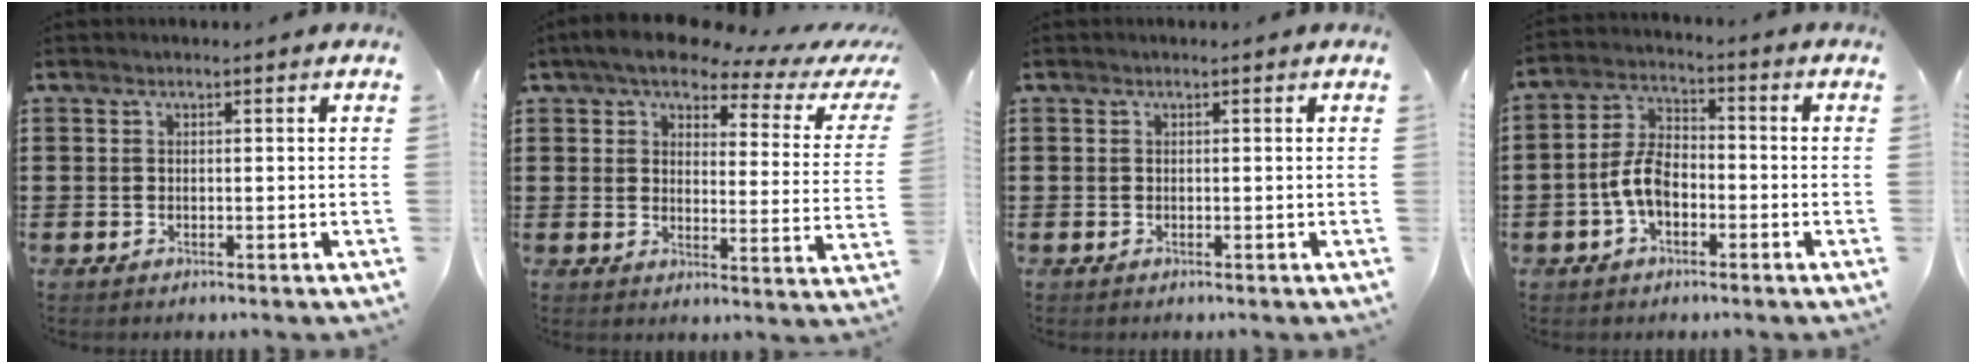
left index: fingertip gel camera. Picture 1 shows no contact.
{"total": 6.1, "force": [4.8, 1.8, 3.3], "torque": [-0.076, -0.021, 0.077]}
{"total": 0.0}
{"total": 6.3, "force": [-2.2, 3.4, 4.9], "torque": [-0.118, 0.001, -0.049]}